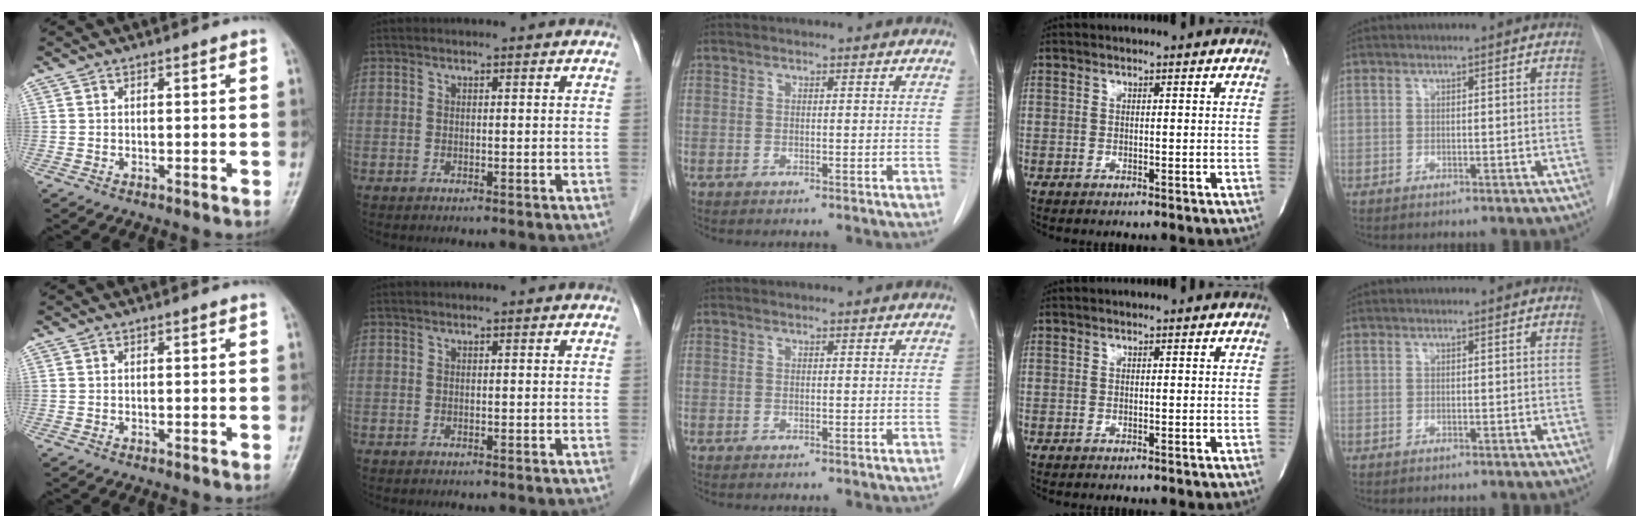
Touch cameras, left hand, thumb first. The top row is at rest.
{}